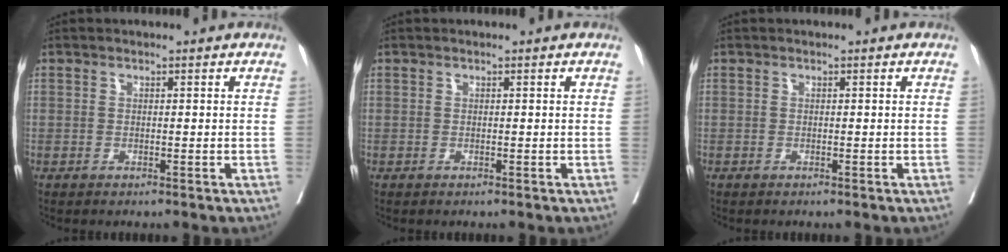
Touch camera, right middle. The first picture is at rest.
{"total": 0.0}
{"total": 0.0}